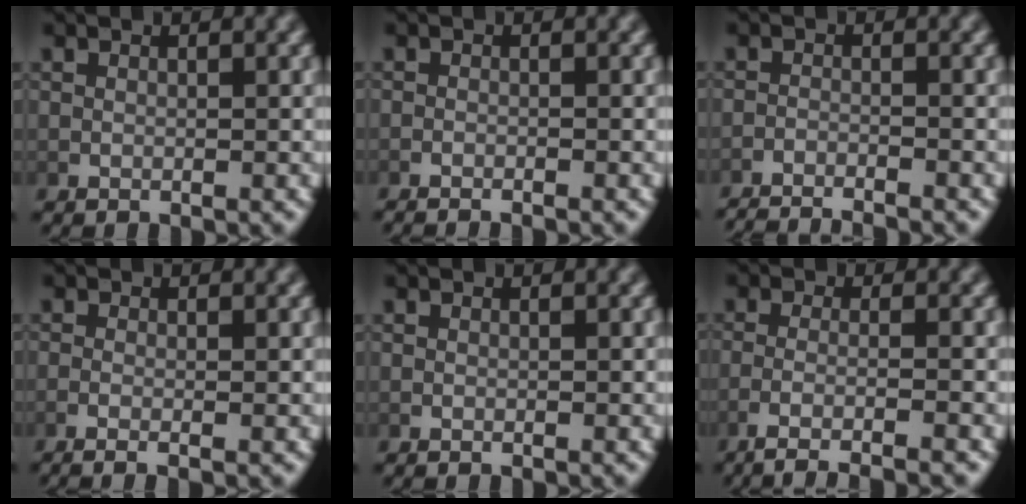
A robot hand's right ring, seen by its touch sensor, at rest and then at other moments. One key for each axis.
{"total": 1.7, "fx": -1.7, "fy": 0.2, "fz": 0.2, "tx": -0.007, "ty": -0.005, "tz": -0.027}
{"total": 5.8, "fx": -5.7, "fy": 0.9, "fz": 0.7, "tx": -0.001, "ty": -0.013, "tz": -0.093}
{"total": 1.7, "fx": -1.2, "fy": 0.2, "fz": 1.3, "tx": -0.039, "ty": -0.012, "tz": -0.017}
{"total": 0.0}
{"total": 6.4, "fx": -5.1, "fy": 1.0, "fz": 3.7, "tx": -0.070, "ty": -0.023, "tz": -0.066}